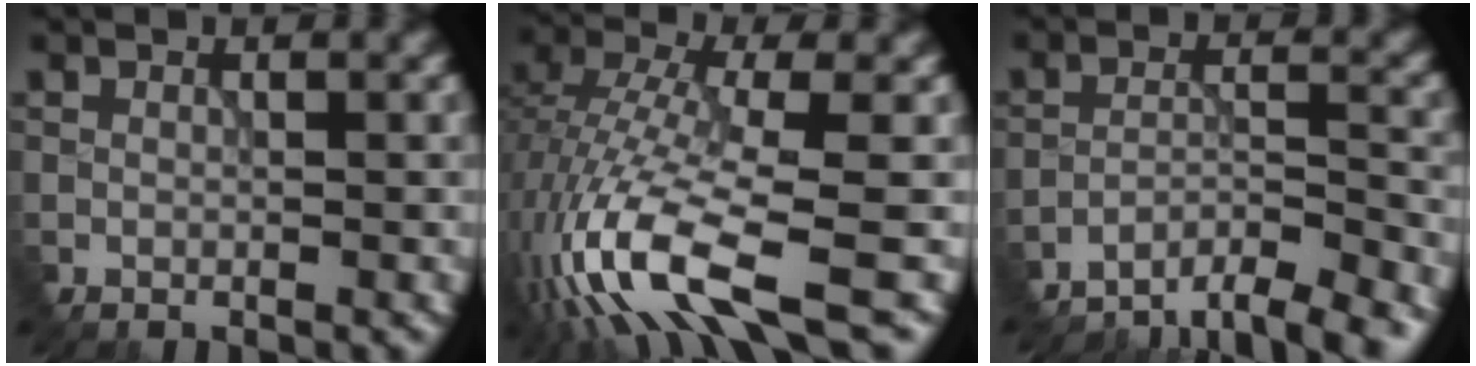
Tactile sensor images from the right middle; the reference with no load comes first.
{"total": 12.3, "force": [-5.2, 3.9, 10.4], "torque": [-0.241, -0.005, -0.093]}
{"total": 6.0, "force": [-5.7, 1.0, 1.6], "torque": [-0.032, 0.004, -0.090]}